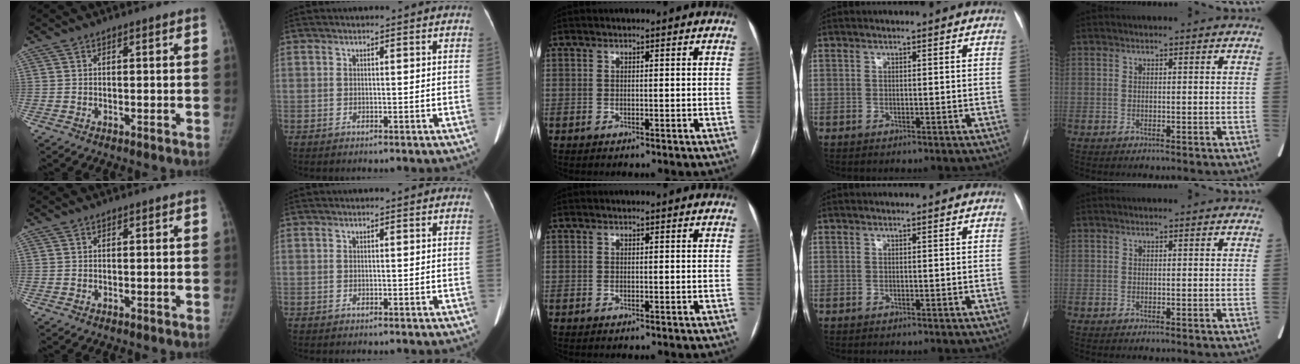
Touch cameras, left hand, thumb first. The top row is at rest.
{}